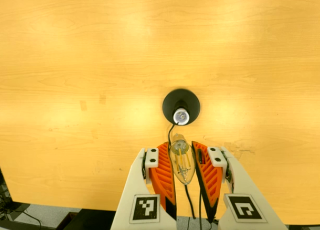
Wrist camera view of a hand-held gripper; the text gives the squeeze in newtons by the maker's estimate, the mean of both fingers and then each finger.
{"total": 18.1, "left": 20.1, "right": 16.1}